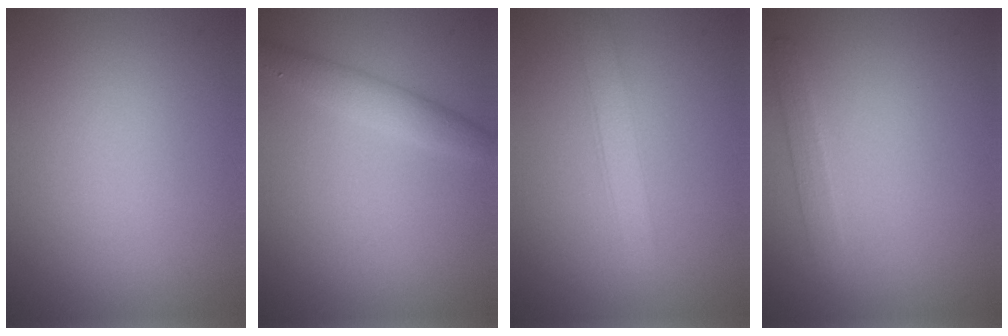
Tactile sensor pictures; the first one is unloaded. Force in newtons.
{"total": 2.3, "press": 2.3, "slide": 0.1}
{"total": 2.1, "press": 2.1, "slide": 0.0}
{"total": 1.4, "press": 1.4, "slide": 0.0}